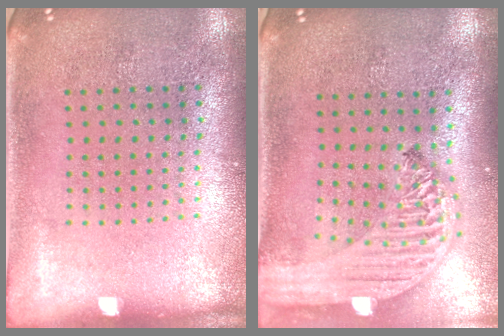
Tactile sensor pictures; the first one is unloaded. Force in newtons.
{"total": 2.7, "press": 2.2, "slide": 1.5}